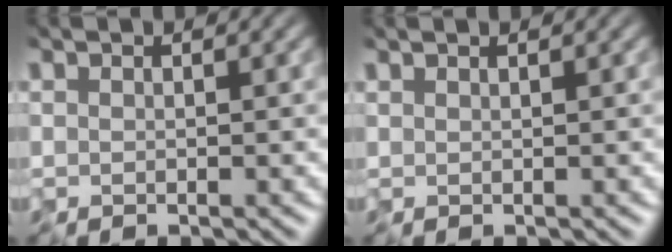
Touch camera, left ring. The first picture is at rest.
{"total": 0.7, "force": [0.5, 0.2, 0.4], "torque": [-0.001, 0.005, -0.001]}